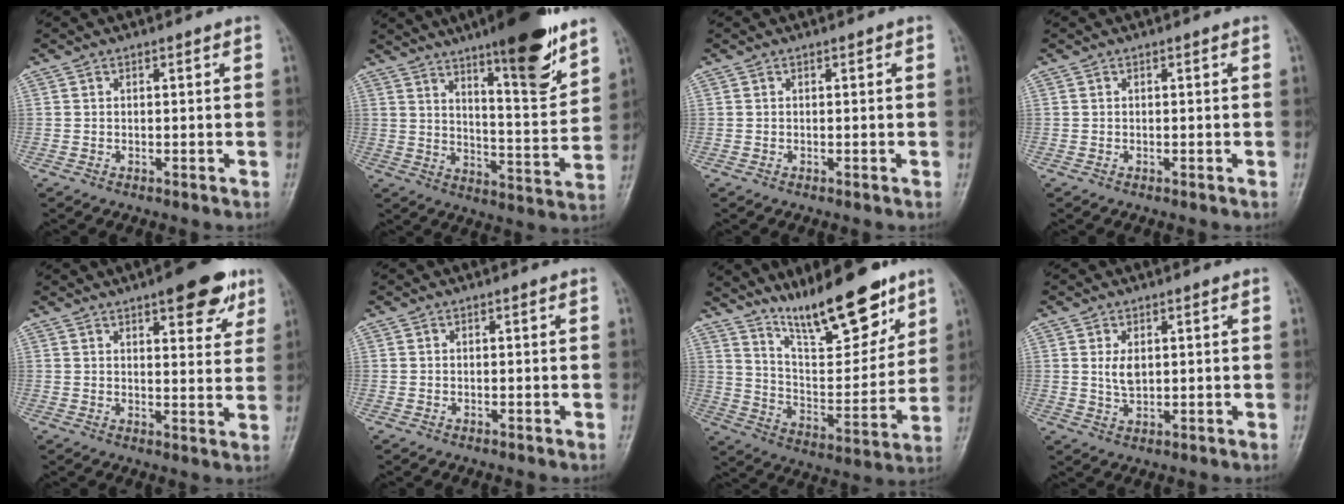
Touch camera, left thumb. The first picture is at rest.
{"total": 17.4, "force": [11.6, 3.2, 12.5], "torque": [-0.160, -0.075, 0.182]}
{"total": 0.0}
{"total": 0.0}
{"total": 10.7, "force": [6.4, 3.7, 7.6], "torque": [-0.065, -0.026, 0.083]}
{"total": 0.0}
{"total": 18.2, "force": [13.4, 5.1, 11.1], "torque": [-0.133, -0.085, 0.232]}
{"total": 3.3, "force": [1.0, 1.9, 2.5], "torque": [-0.037, -0.013, 0.027]}